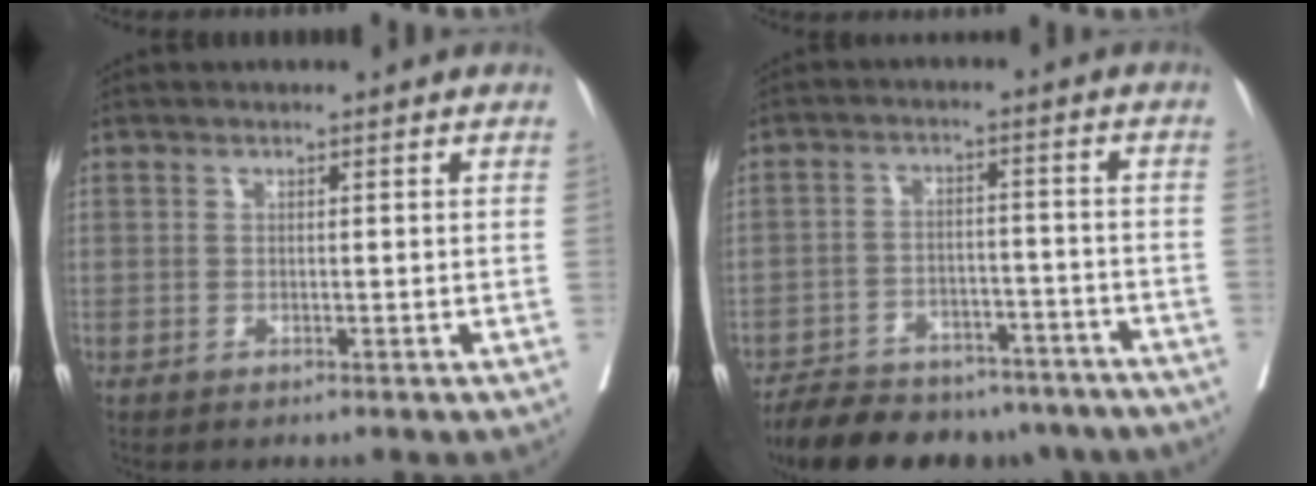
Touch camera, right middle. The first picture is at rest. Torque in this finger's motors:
{"motor_torque": [0.88, -1.22, 0.21, 0.06]}